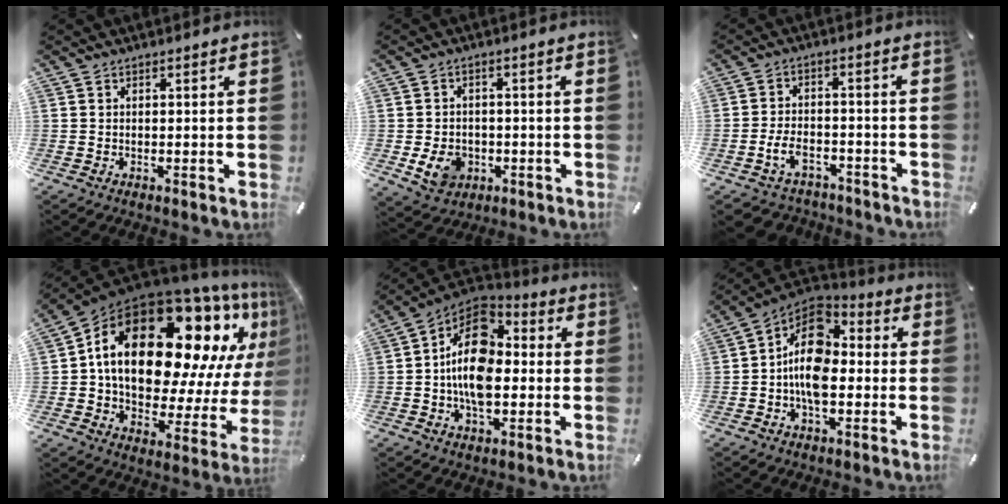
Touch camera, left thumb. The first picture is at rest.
{"total": 7.4, "force": [-2.0, 6.1, 3.6], "torque": [-0.072, 0.006, -0.036]}
{"total": 7.0, "force": [-3.4, 4.8, 3.9], "torque": [-0.088, 0.014, -0.064]}
{"total": 29.5, "force": [10.2, 16.7, 22.1], "torque": [-0.373, -0.074, 0.179]}
{"total": 16.0, "force": [-1.1, 10.3, 12.2], "torque": [-0.234, 0.005, -0.027]}
{"total": 13.6, "force": [-1.5, 8.6, 10.4], "torque": [-0.187, 0.003, -0.031]}